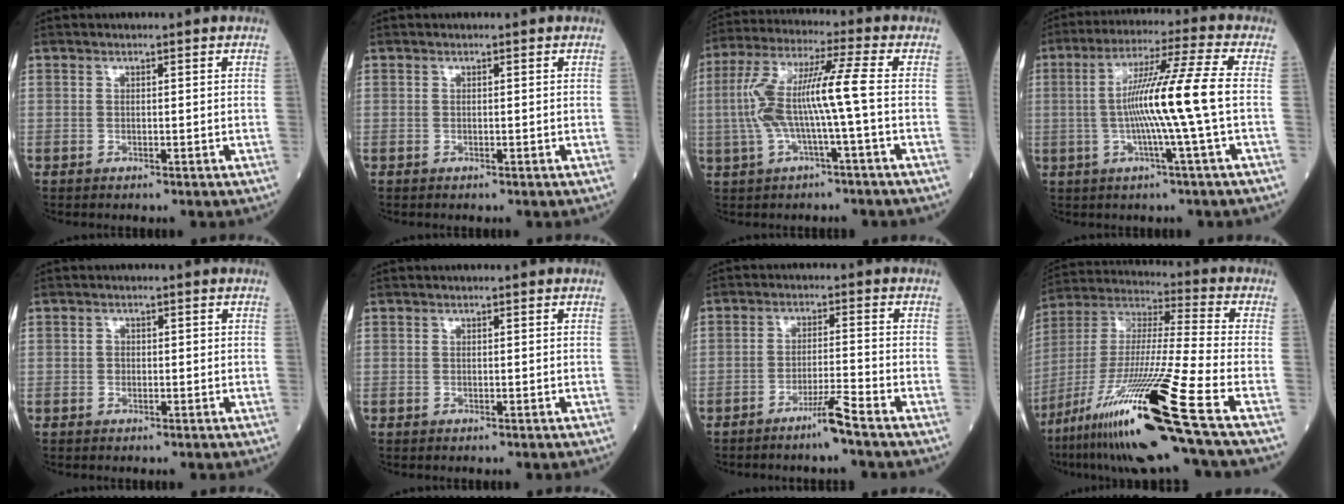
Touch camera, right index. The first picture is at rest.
{"total": 0.0}
{"total": 10.5, "force": [-1.1, 0.0, 10.4], "torque": [-0.219, 0.030, -0.024]}
{"total": 11.6, "force": [-0.9, -2.1, 11.4], "torque": [-0.207, 0.008, -0.018]}
{"total": 0.9, "force": [-0.2, 0.8, 0.3], "torque": [-0.001, 0.004, -0.006]}
{"total": 0.0}
{"total": 4.5, "force": [-3.5, -0.9, 2.8], "torque": [-0.049, -0.009, -0.070]}
{"total": 23.7, "force": [-13.5, -1.0, 19.4], "torque": [-0.376, -0.048, -0.250]}